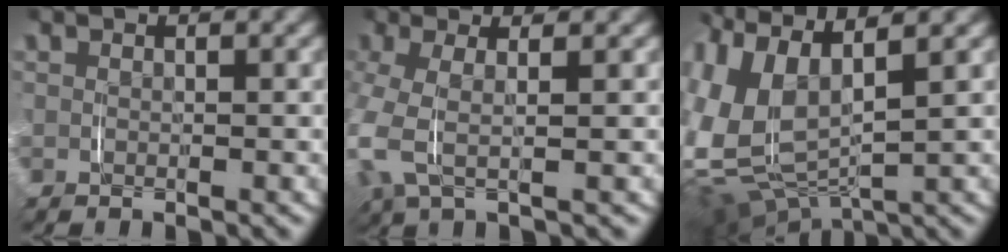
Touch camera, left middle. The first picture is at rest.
{"total": 4.5, "force": [0.2, 2.1, 4.0], "torque": [-0.110, -0.007, 0.008]}
{"total": 11.7, "force": [0.5, 8.8, 7.7], "torque": [-0.208, -0.029, 0.013]}